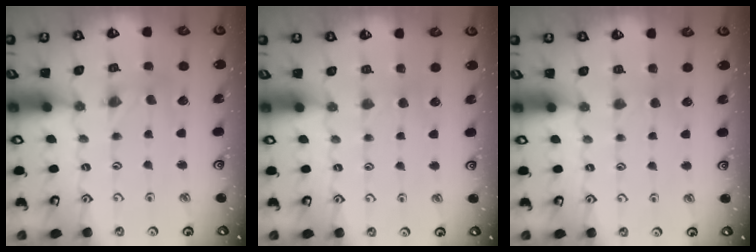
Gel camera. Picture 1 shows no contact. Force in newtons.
{"total": 2.4, "press": 2.4, "slide": 0.4}
{"total": 2.4, "press": 2.4, "slide": 0.4}